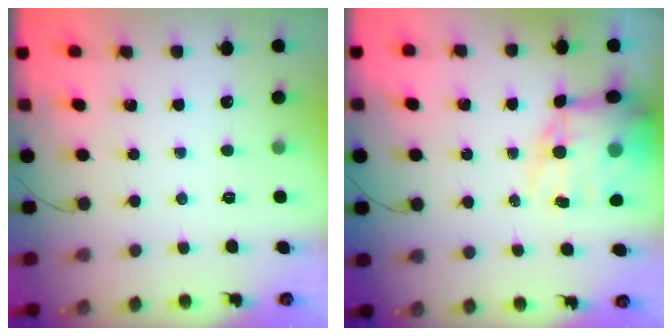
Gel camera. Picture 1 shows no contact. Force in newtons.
{"total": 14.0, "press": 13.6, "slide": 3.3}